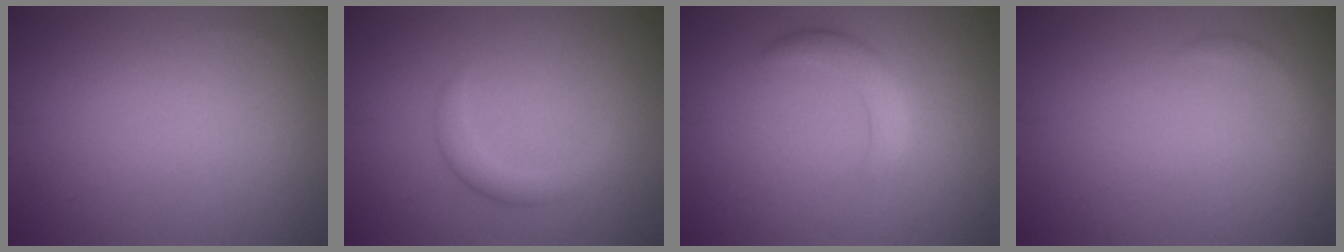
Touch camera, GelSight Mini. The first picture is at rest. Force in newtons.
{"total": 1.8, "press": 1.8, "slide": 0.1}
{"total": 2.5, "press": 2.5, "slide": 0.1}
{"total": 0.9, "press": 0.9, "slide": 0.0}